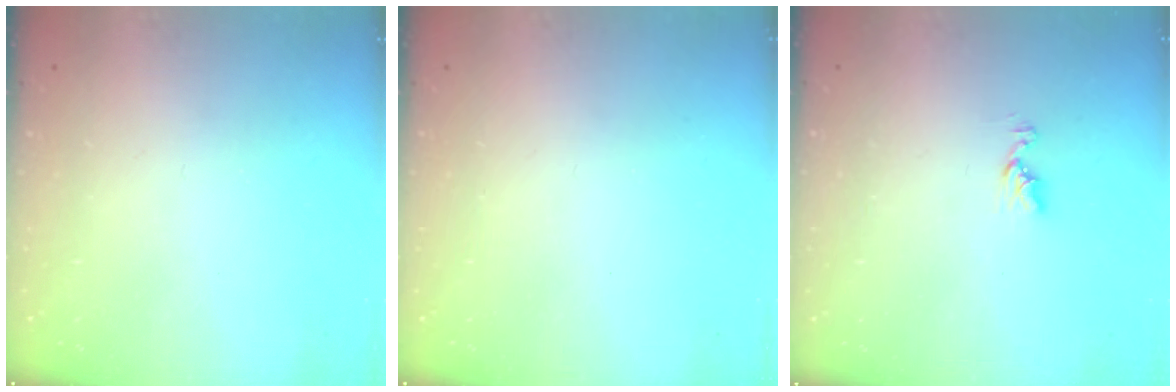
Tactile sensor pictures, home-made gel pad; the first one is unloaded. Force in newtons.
{"total": 0.0}
{"total": 5.1, "press": 5.1, "slide": 0.6}